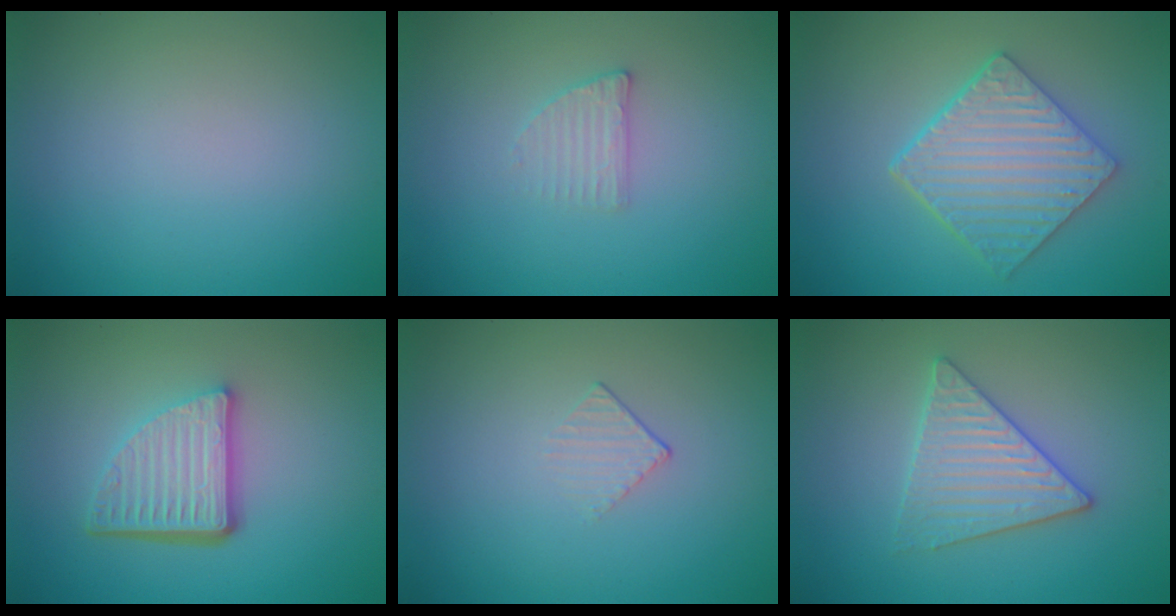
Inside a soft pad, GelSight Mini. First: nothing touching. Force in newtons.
{"total": 1.6, "press": 1.5, "slide": 0.3}
{"total": 5.4, "press": 4.5, "slide": 3.1}
{"total": 5.6, "press": 3.7, "slide": 4.1}
{"total": 1.2, "press": 0.4, "slide": 1.2}
{"total": 3.5, "press": 3.4, "slide": 0.3}